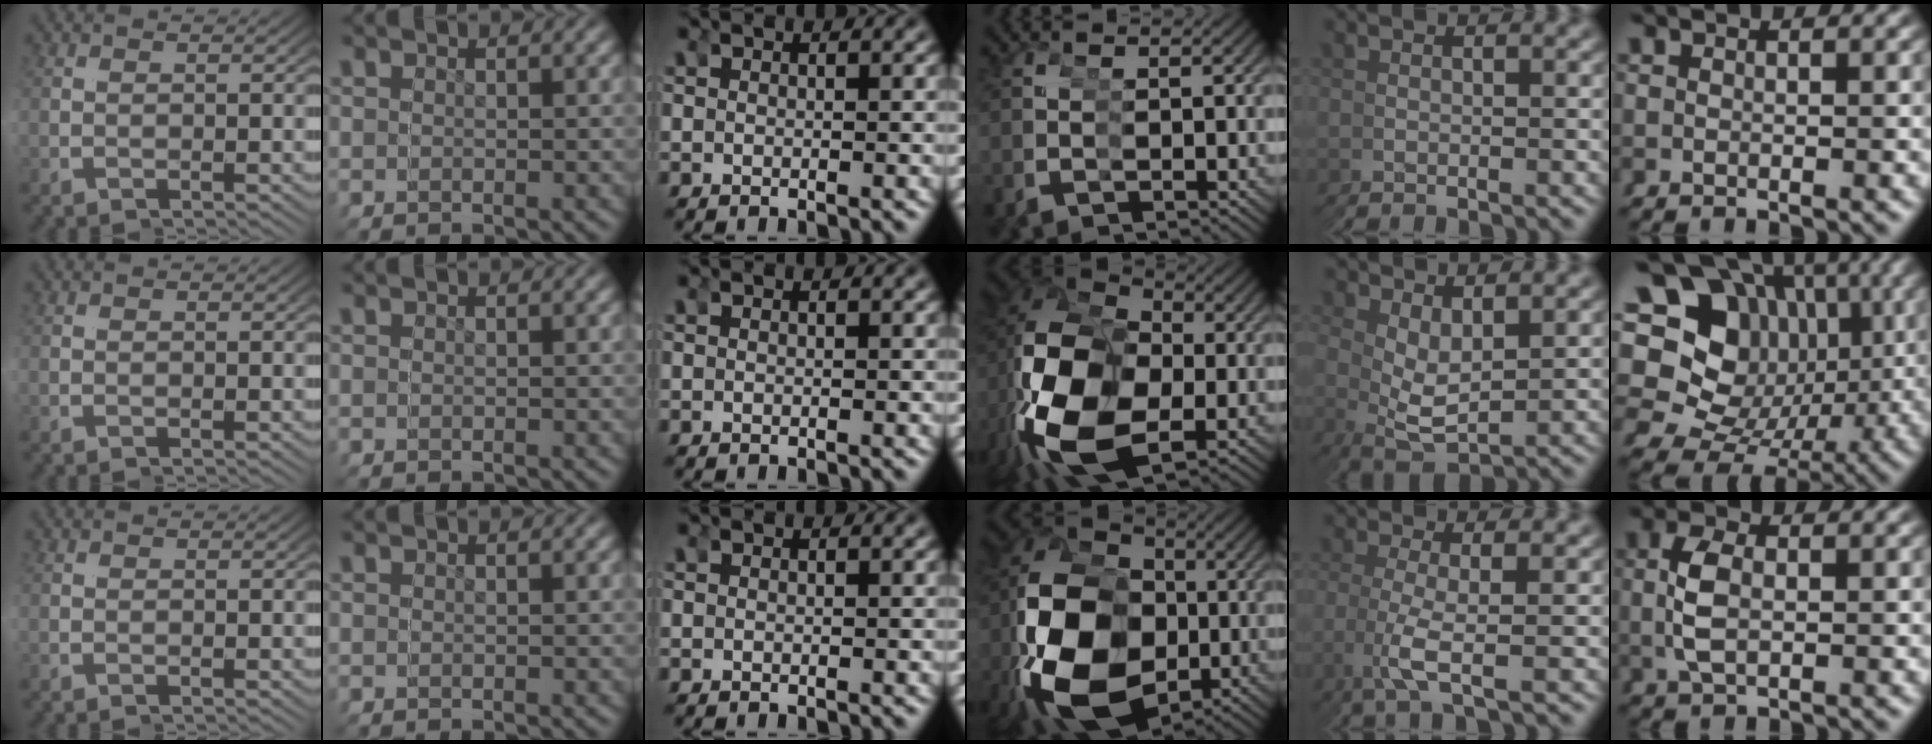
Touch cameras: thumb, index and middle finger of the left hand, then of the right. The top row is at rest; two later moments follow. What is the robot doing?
{"motion": "grasp_and_lifting", "object": "scissors"}